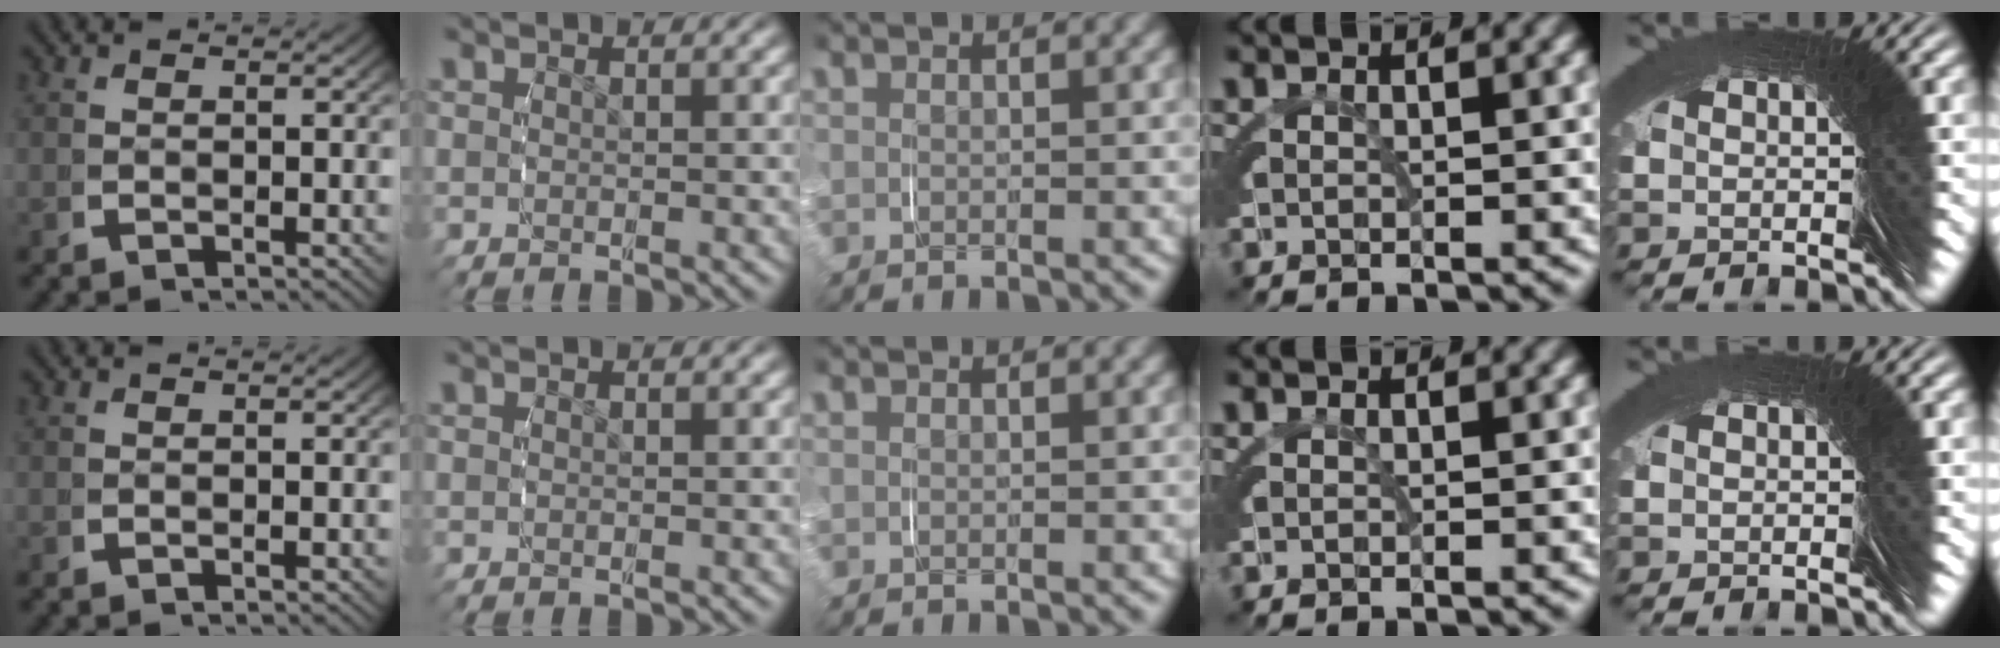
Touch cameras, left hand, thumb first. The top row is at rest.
{}